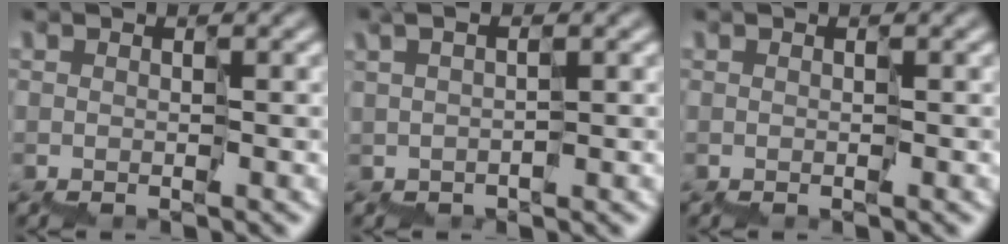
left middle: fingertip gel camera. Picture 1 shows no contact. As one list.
[{"total": 0.7, "force": [0.2, -0.7, -0.2], "torque": [-0.002, 0.002, 0.004]}, {"total": 0.0}]